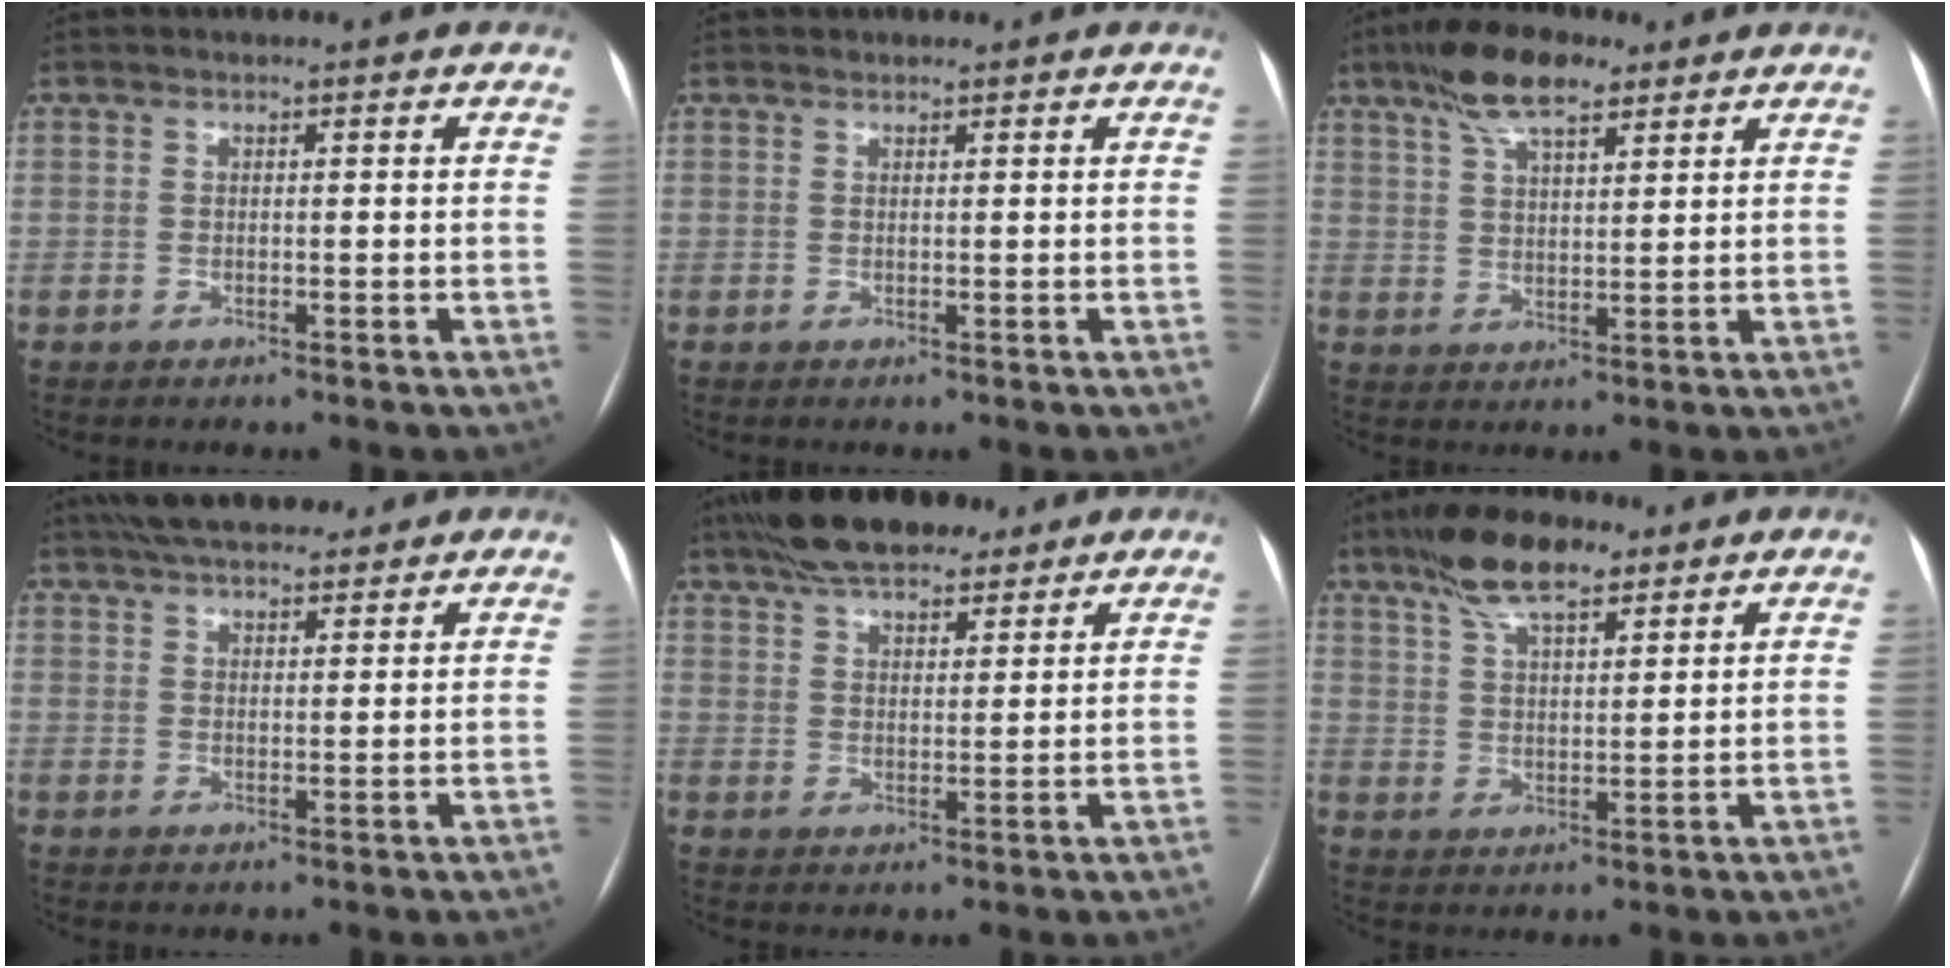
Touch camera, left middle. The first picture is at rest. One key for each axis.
{"total": 0.6, "fx": 0.5, "fy": 0.3, "fz": 0.0, "tx": -0.004, "ty": 0.003, "tz": 0.008}
{"total": 9.3, "fx": 6.3, "fy": 3.0, "fz": 6.1, "tx": -0.116, "ty": 0.018, "tz": 0.111}
{"total": 12.4, "fx": 10.4, "fy": 3.6, "fz": 5.8, "tx": -0.088, "ty": 0.037, "tz": 0.157}
{"total": 12.8, "fx": 10.1, "fy": 4.4, "fz": 6.6, "tx": -0.114, "ty": 0.038, "tz": 0.166}
{"total": 10.0, "fx": 7.1, "fy": 3.2, "fz": 6.4, "tx": -0.120, "ty": 0.018, "tz": 0.125}